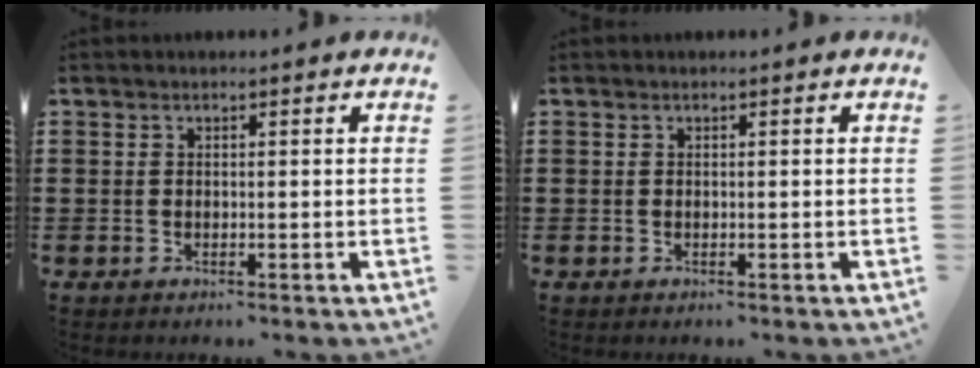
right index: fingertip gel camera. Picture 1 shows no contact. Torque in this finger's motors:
{"motor_torque": [-0.19, 1.08, 0.00, 0.00]}